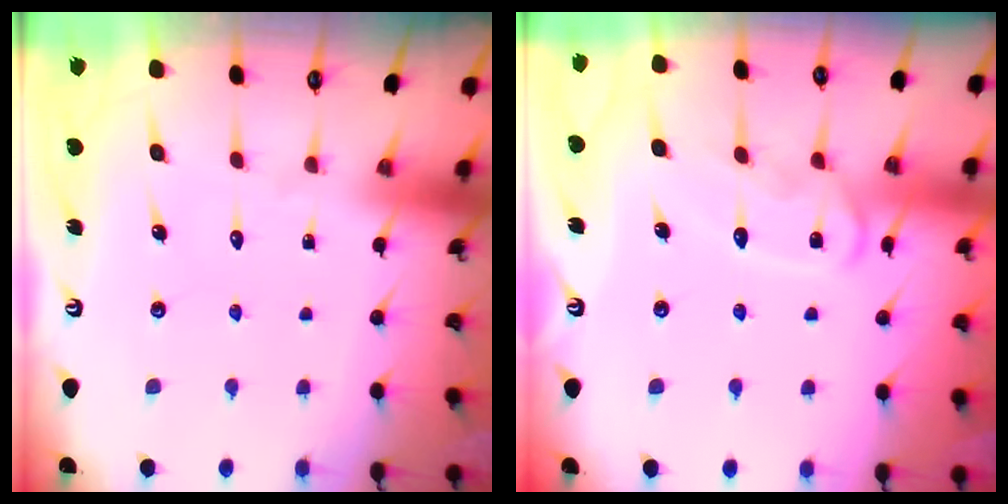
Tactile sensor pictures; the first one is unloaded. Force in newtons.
{"total": 11.4, "press": 11.3, "slide": 0.9}